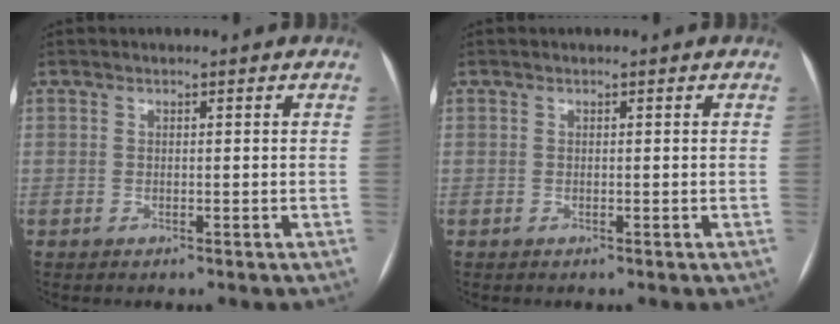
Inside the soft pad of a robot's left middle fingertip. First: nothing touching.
{"total": 0.0}